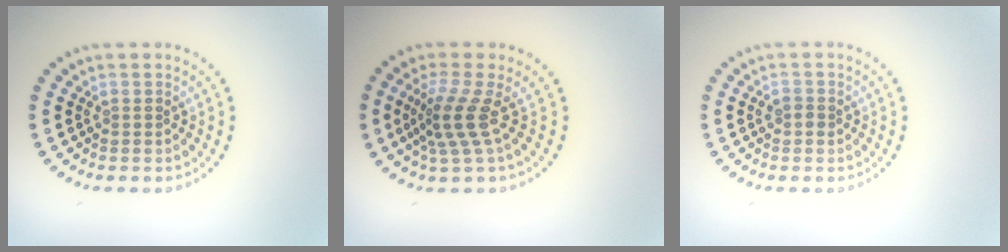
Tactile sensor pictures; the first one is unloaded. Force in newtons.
{"total": 3.2, "press": 2.2, "slide": 2.3}
{"total": 0.9, "press": 0.9, "slide": 0.3}